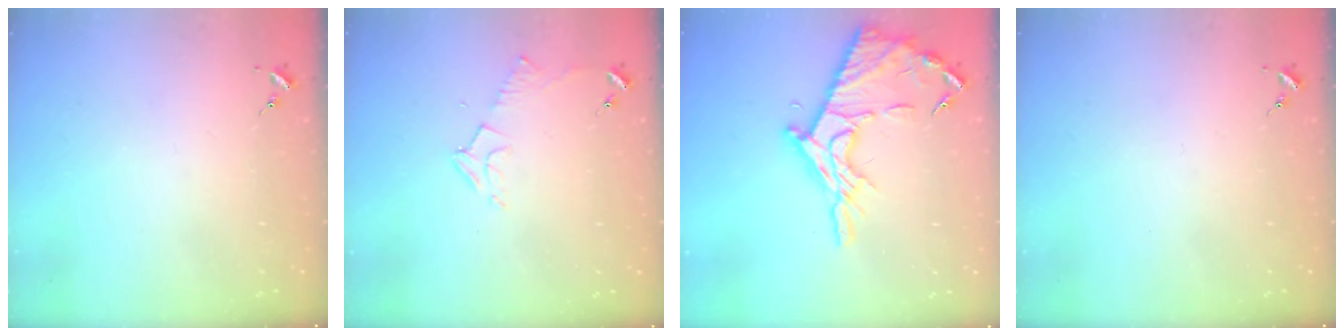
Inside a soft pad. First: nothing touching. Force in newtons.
{"total": 5.9, "press": 5.9, "slide": 0.8}
{"total": 18.3, "press": 18.2, "slide": 1.4}
{"total": 0.0}